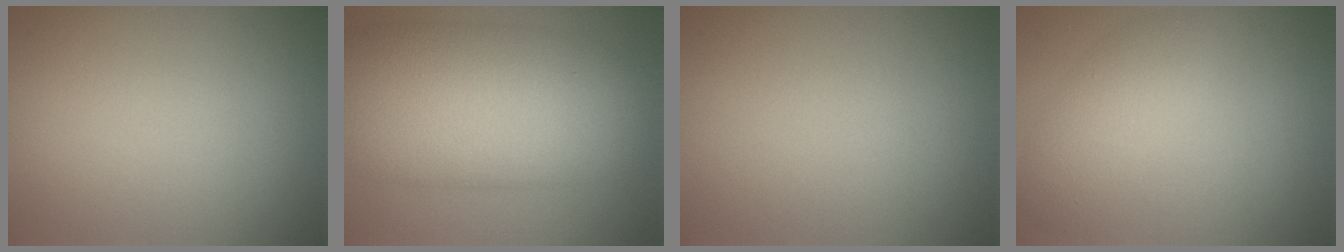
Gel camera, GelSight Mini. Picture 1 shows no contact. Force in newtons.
{"total": 12.8, "press": 12.8, "slide": 0.2}
{"total": 0.0}
{"total": 3.2, "press": 3.2, "slide": 0.1}